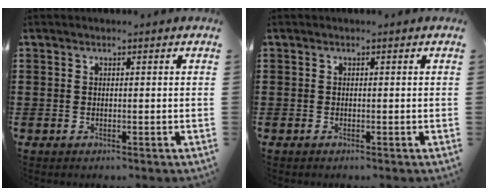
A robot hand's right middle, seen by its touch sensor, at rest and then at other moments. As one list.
[{"total": 0.0}]